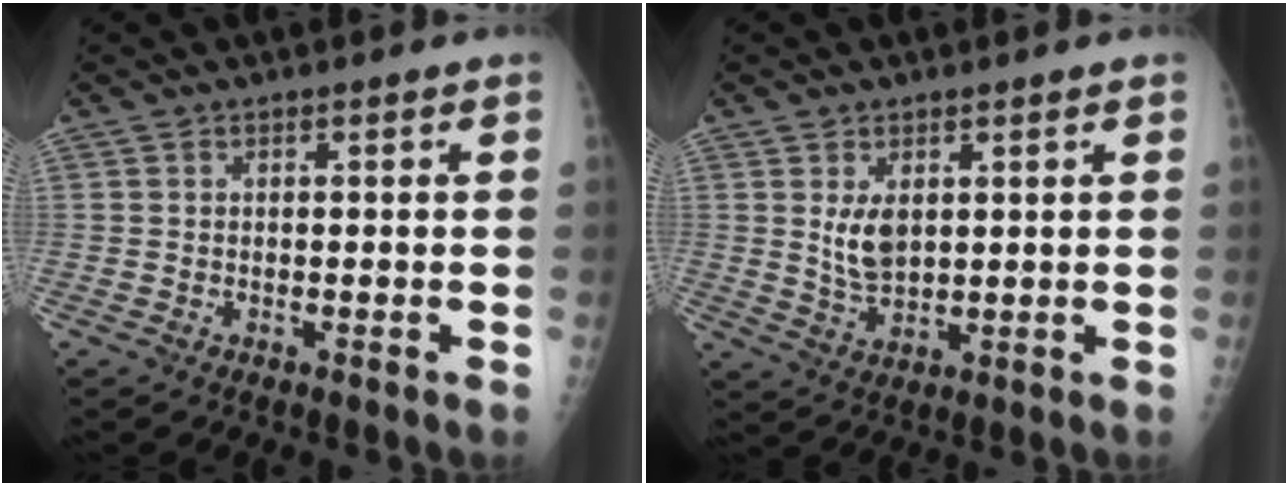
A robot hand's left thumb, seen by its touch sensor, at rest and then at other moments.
{"total": 5.3, "force": [1.7, 3.0, 4.0], "torque": [-0.062, -0.018, 0.041]}